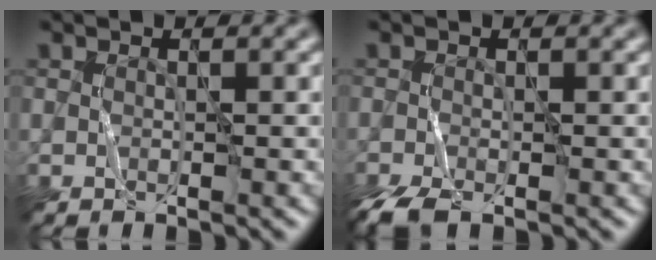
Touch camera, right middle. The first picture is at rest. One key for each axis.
{"total": 2.3, "fx": -1.6, "fy": 0.6, "fz": 1.4, "tx": -0.045, "ty": -0.010, "tz": -0.031}